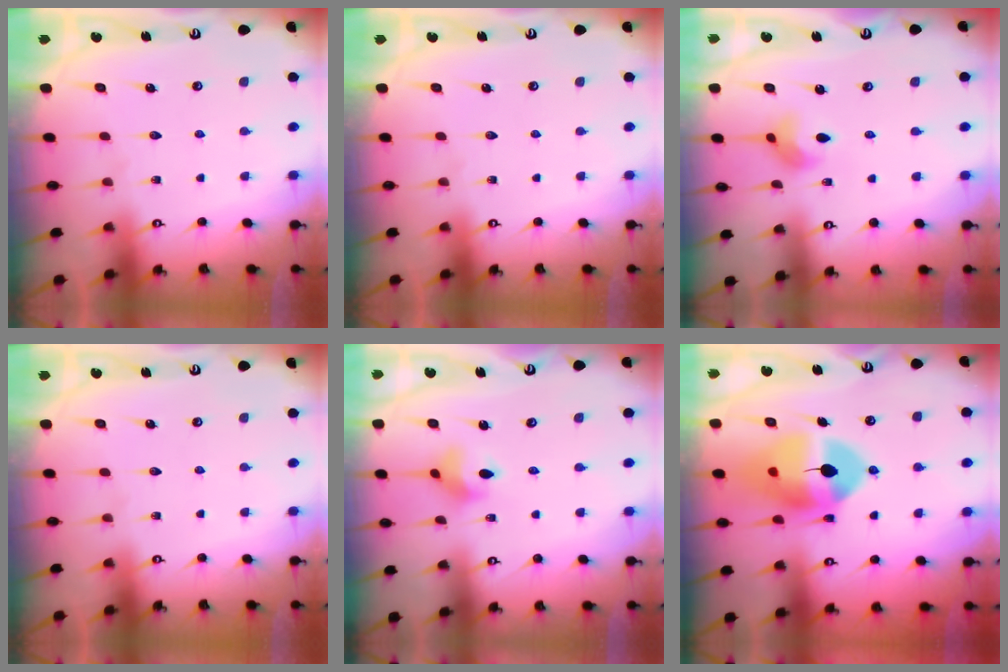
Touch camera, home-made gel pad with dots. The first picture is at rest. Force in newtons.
{"total": 0.0}
{"total": 5.2, "press": 5.2, "slide": 0.4}
{"total": 0.0}
{"total": 5.5, "press": 5.4, "slide": 0.7}
{"total": 15.3, "press": 15.1, "slide": 1.9}